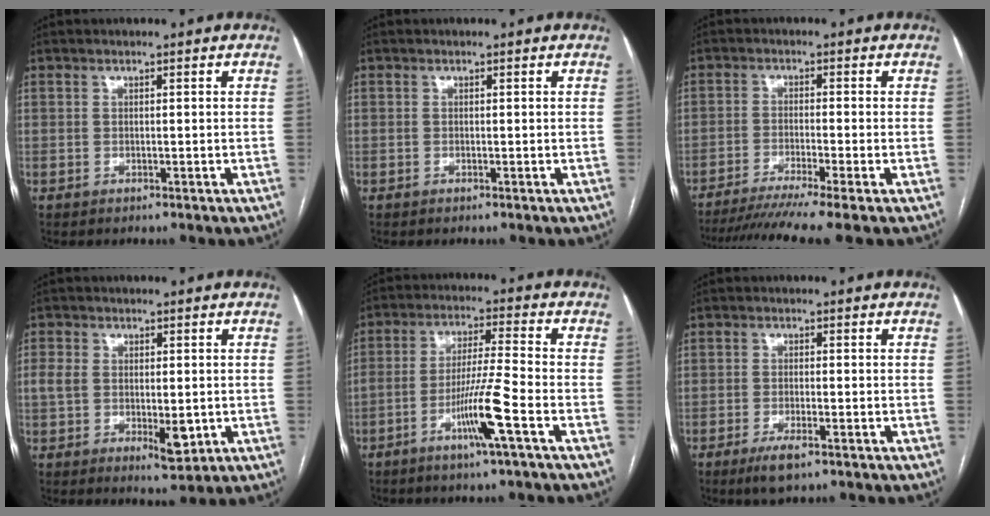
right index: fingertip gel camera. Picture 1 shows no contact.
{"total": 0.0}
{"total": 9.6, "force": [-7.7, -1.8, 5.5], "torque": [-0.074, -0.026, -0.119]}
{"total": 7.1, "force": [-0.9, 3.6, 6.1], "torque": [-0.101, -0.004, -0.004]}
{"total": 9.1, "force": [-4.2, -0.9, 8.0], "torque": [-0.152, -0.004, -0.080]}
{"total": 3.9, "force": [-2.5, 0.7, 2.9], "torque": [-0.060, -0.007, -0.041]}